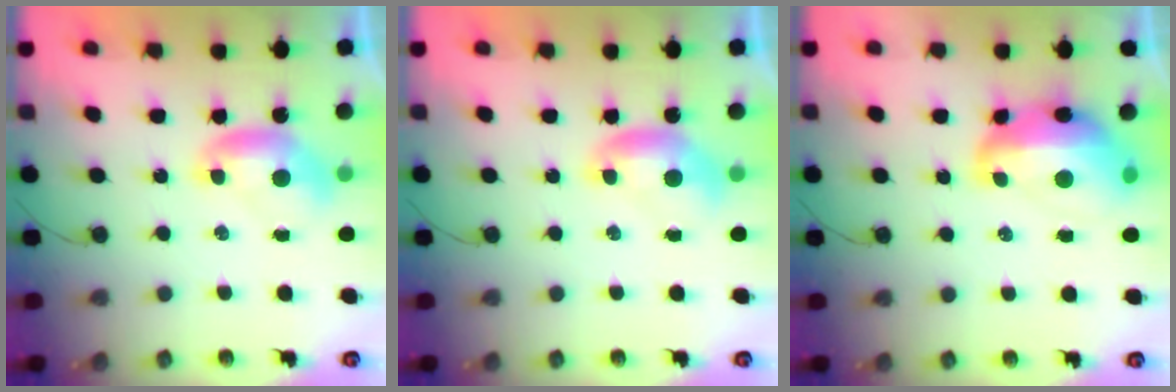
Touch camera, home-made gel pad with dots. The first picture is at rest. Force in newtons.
{"total": 0.0}
{"total": 8.3, "press": 8.2, "slide": 1.3}